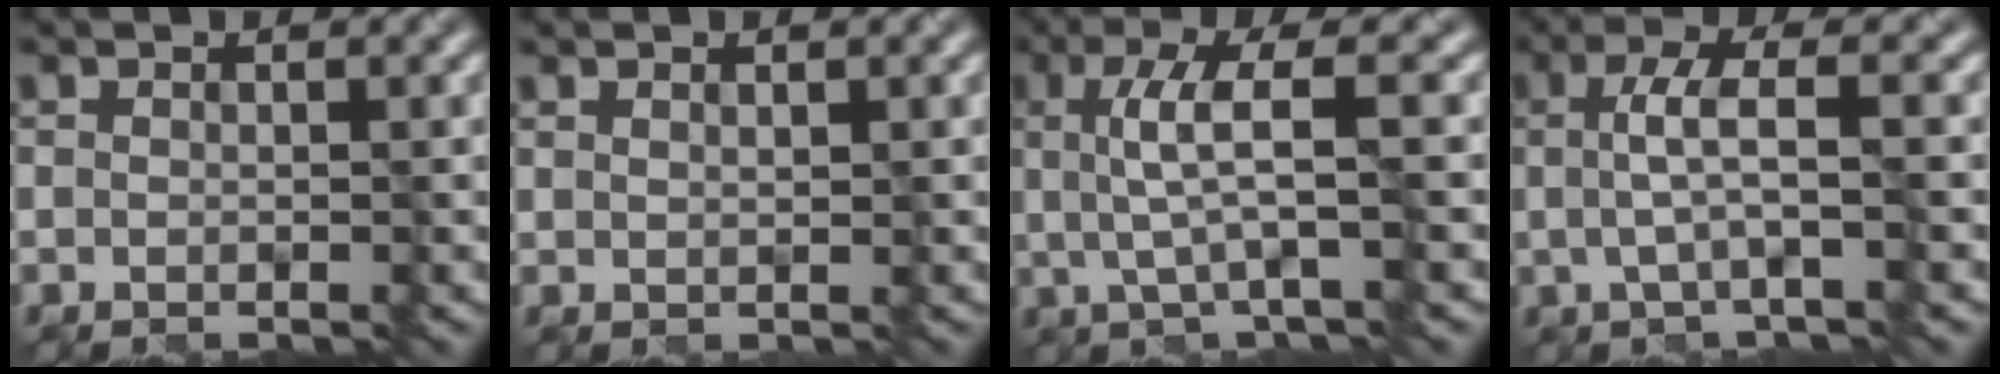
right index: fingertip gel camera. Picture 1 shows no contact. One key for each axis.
{"total": 0.7, "fx": 0.7, "fy": 0.1, "fz": 0.0, "tx": 0.001, "ty": 0.001, "tz": 0.012}
{"total": 4.4, "fx": 0.8, "fy": 0.7, "fz": 4.3, "tx": -0.083, "ty": 0.007, "tz": 0.014}
{"total": 3.1, "fx": 0.3, "fy": 0.5, "fz": 3.0, "tx": -0.056, "ty": 0.005, "tz": 0.004}